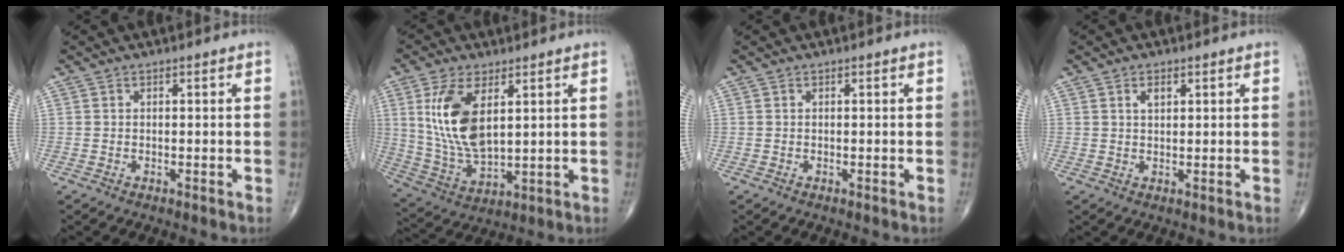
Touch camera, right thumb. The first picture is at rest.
{"total": 13.6, "force": [4.0, 6.6, 11.2], "torque": [-0.222, -0.022, 0.091]}
{"total": 0.0}
{"total": 2.1, "force": [1.0, 1.1, 1.5], "torque": [-0.020, -0.004, 0.017]}